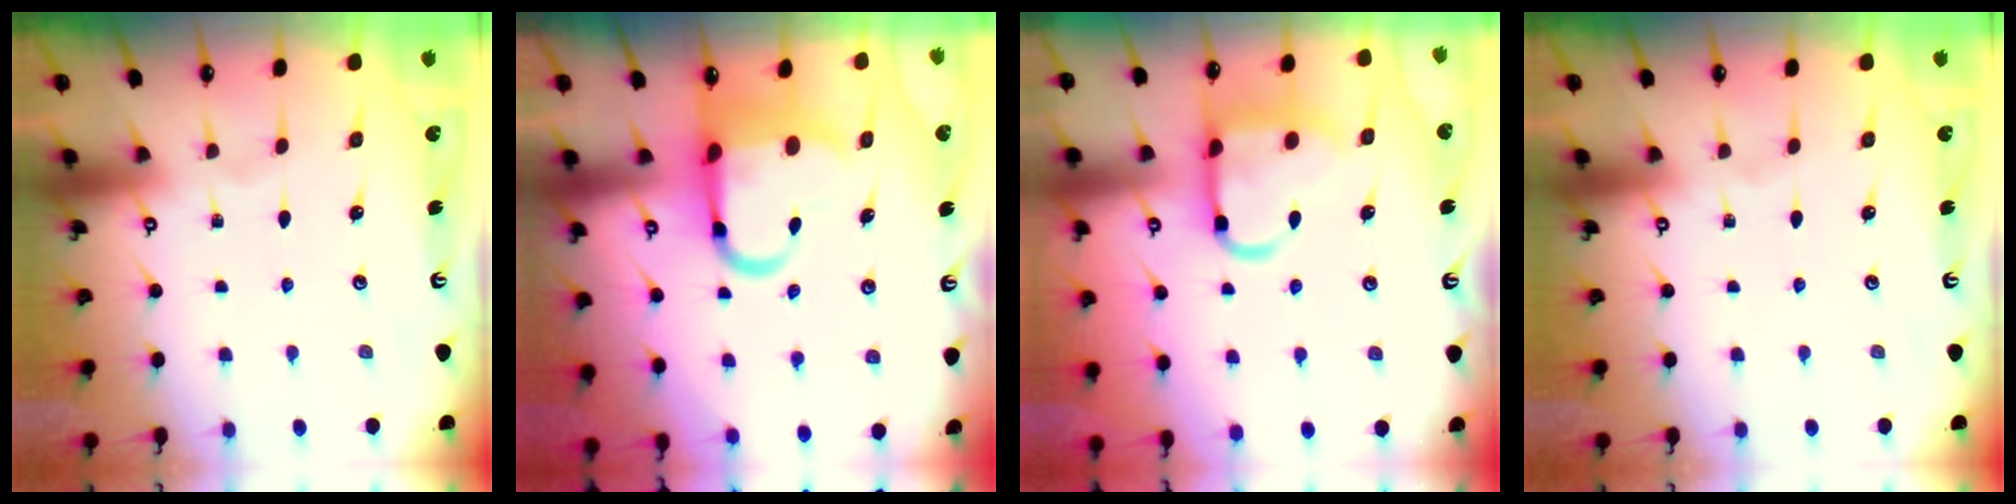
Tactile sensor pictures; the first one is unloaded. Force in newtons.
{"total": 10.7, "press": 10.3, "slide": 2.7}
{"total": 12.4, "press": 12.4, "slide": 1.1}
{"total": 0.0}